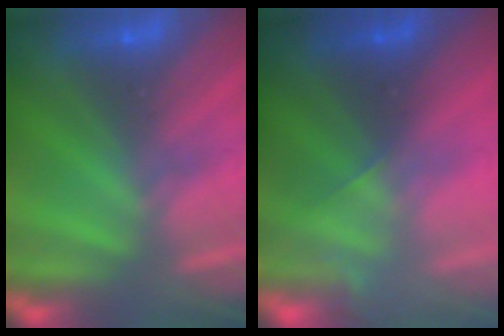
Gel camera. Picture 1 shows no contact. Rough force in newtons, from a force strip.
{"total": 1.8}